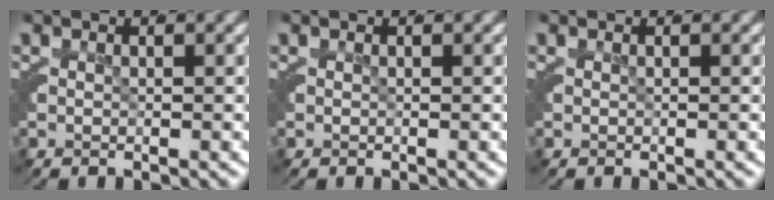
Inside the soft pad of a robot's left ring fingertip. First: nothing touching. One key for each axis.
{"total": 0.0}
{"total": 0.0}